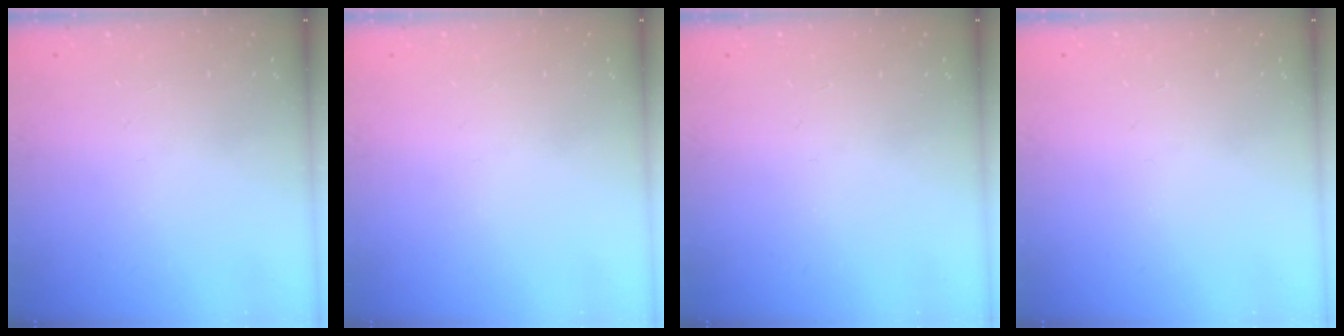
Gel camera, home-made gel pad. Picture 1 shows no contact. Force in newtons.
{"total": 0.0}
{"total": 0.0}
{"total": 0.0}